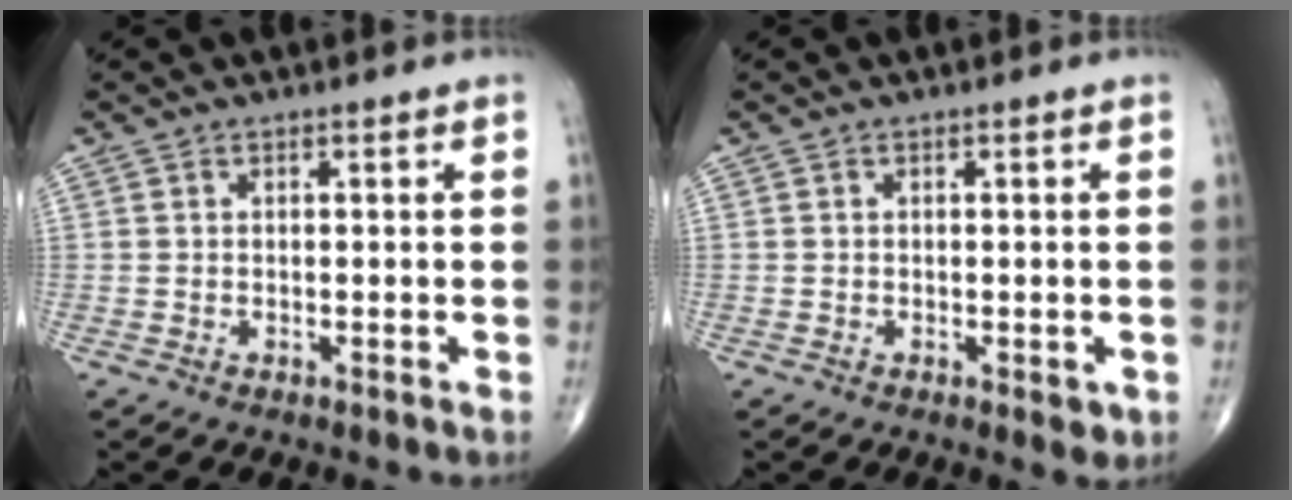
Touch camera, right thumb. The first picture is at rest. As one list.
[{"total": 1.9, "force": [-0.5, 0.9, 1.6], "torque": [-0.014, -0.003, -0.006]}]